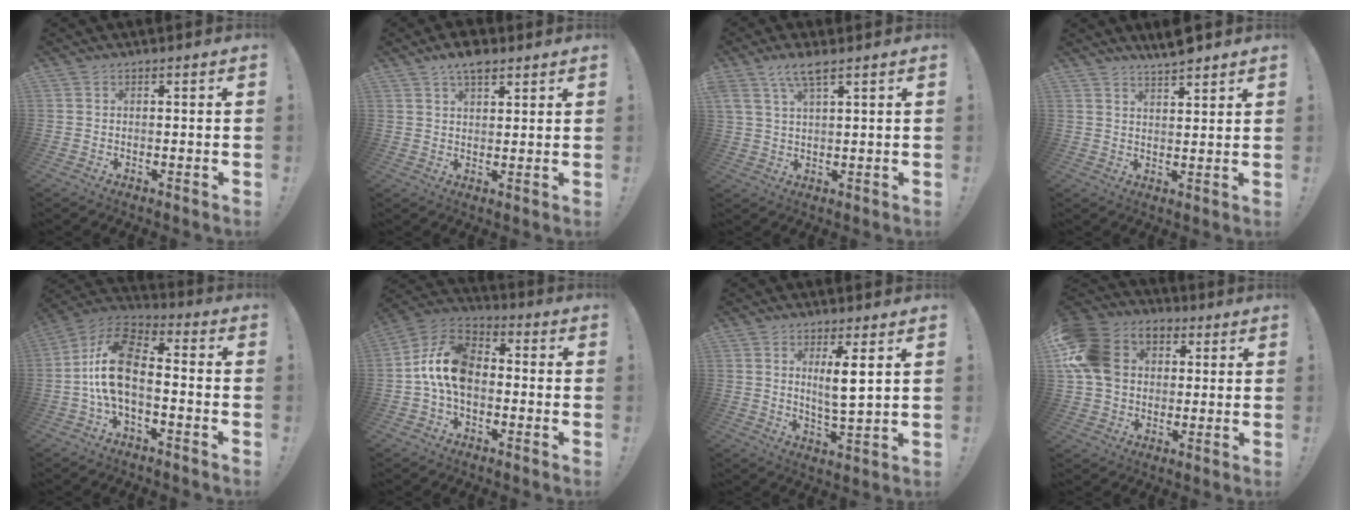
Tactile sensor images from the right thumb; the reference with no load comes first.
{"total": 6.0, "force": [4.3, 2.5, 3.4], "torque": [-0.047, -0.022, 0.075]}
{"total": 5.9, "force": [4.1, 1.3, 4.0], "torque": [-0.076, -0.014, 0.076]}
{"total": 5.0, "force": [4.6, 0.7, 1.9], "torque": [-0.027, -0.030, 0.079]}
{"total": 15.2, "force": [-1.4, 8.2, 12.7], "torque": [-0.246, 0.019, -0.019]}
{"total": 14.4, "force": [-0.8, 9.6, 10.8], "torque": [-0.196, 0.022, -0.014]}
{"total": 7.0, "force": [2.7, 0.7, 6.4], "torque": [-0.107, -0.014, 0.041]}
{"total": 16.6, "force": [3.7, 13.1, 9.6], "torque": [-0.166, -0.004, 0.073]}